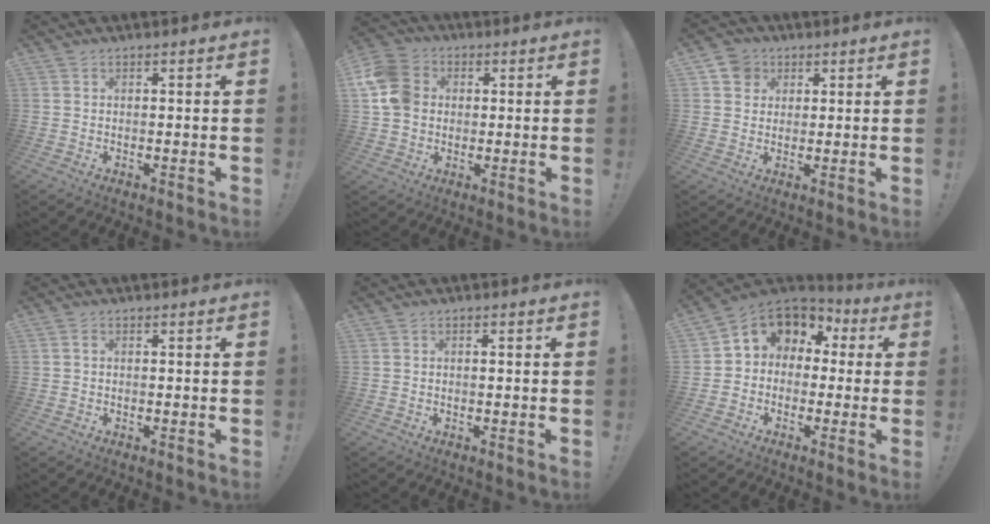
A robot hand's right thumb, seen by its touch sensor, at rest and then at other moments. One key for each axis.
{"total": 11.7, "fx": 1.0, "fy": 9.8, "fz": 6.3, "tx": -0.112, "ty": 0.014, "tz": 0.024}
{"total": 5.9, "fx": 2.4, "fy": 5.2, "fz": 1.5, "tx": -0.026, "ty": -0.004, "tz": 0.047}
{"total": 0.9, "fx": 0.0, "fy": 0.4, "fz": 0.8, "tx": -0.016, "ty": 0.003, "tz": -0.001}
{"total": 0.5, "fx": -0.1, "fy": -0.1, "fz": 0.5, "tx": -0.003, "ty": -0.003, "tz": -0.003}
{"total": 7.4, "fx": 1.2, "fy": 6.7, "fz": 3.0, "tx": -0.049, "ty": -0.002, "tz": 0.029}